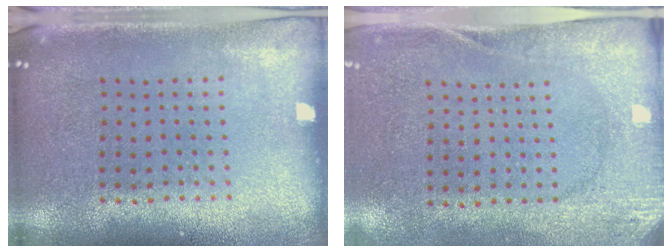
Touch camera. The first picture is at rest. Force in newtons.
{"total": 2.7, "press": 2.1, "slide": 1.7}